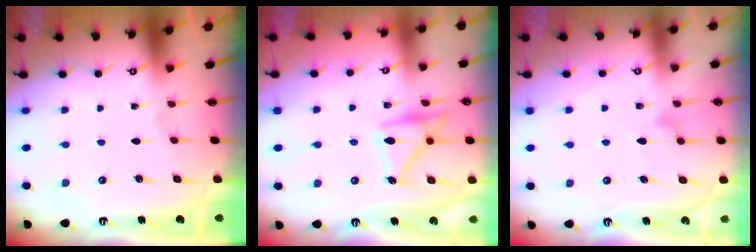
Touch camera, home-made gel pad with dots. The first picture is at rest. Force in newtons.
{"total": 16.9, "press": 16.9, "slide": 0.8}
{"total": 8.1, "press": 8.1, "slide": 0.3}